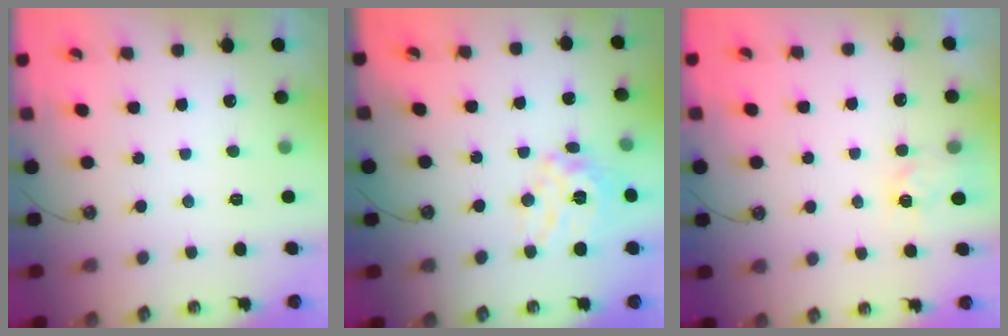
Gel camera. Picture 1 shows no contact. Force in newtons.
{"total": 13.9, "press": 13.9, "slide": 1.4}
{"total": 3.5, "press": 3.5, "slide": 0.3}